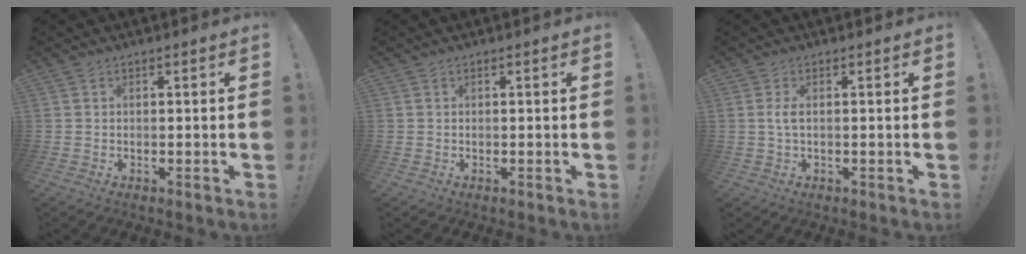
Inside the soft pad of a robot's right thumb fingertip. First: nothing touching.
{"total": 0.0}
{"total": 2.7, "force": [0.2, 0.3, 2.6], "torque": [-0.051, 0.002, 0.003]}